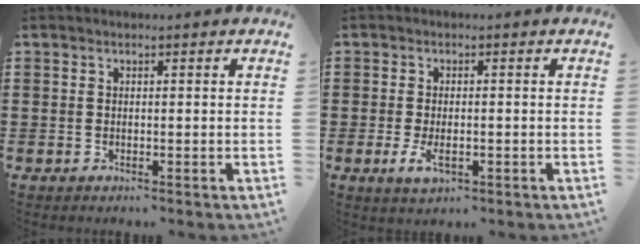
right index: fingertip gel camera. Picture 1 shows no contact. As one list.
[{"total": 2.8, "force": [-0.7, 1.3, 2.4], "torque": [-0.057, -0.006, -0.015]}]